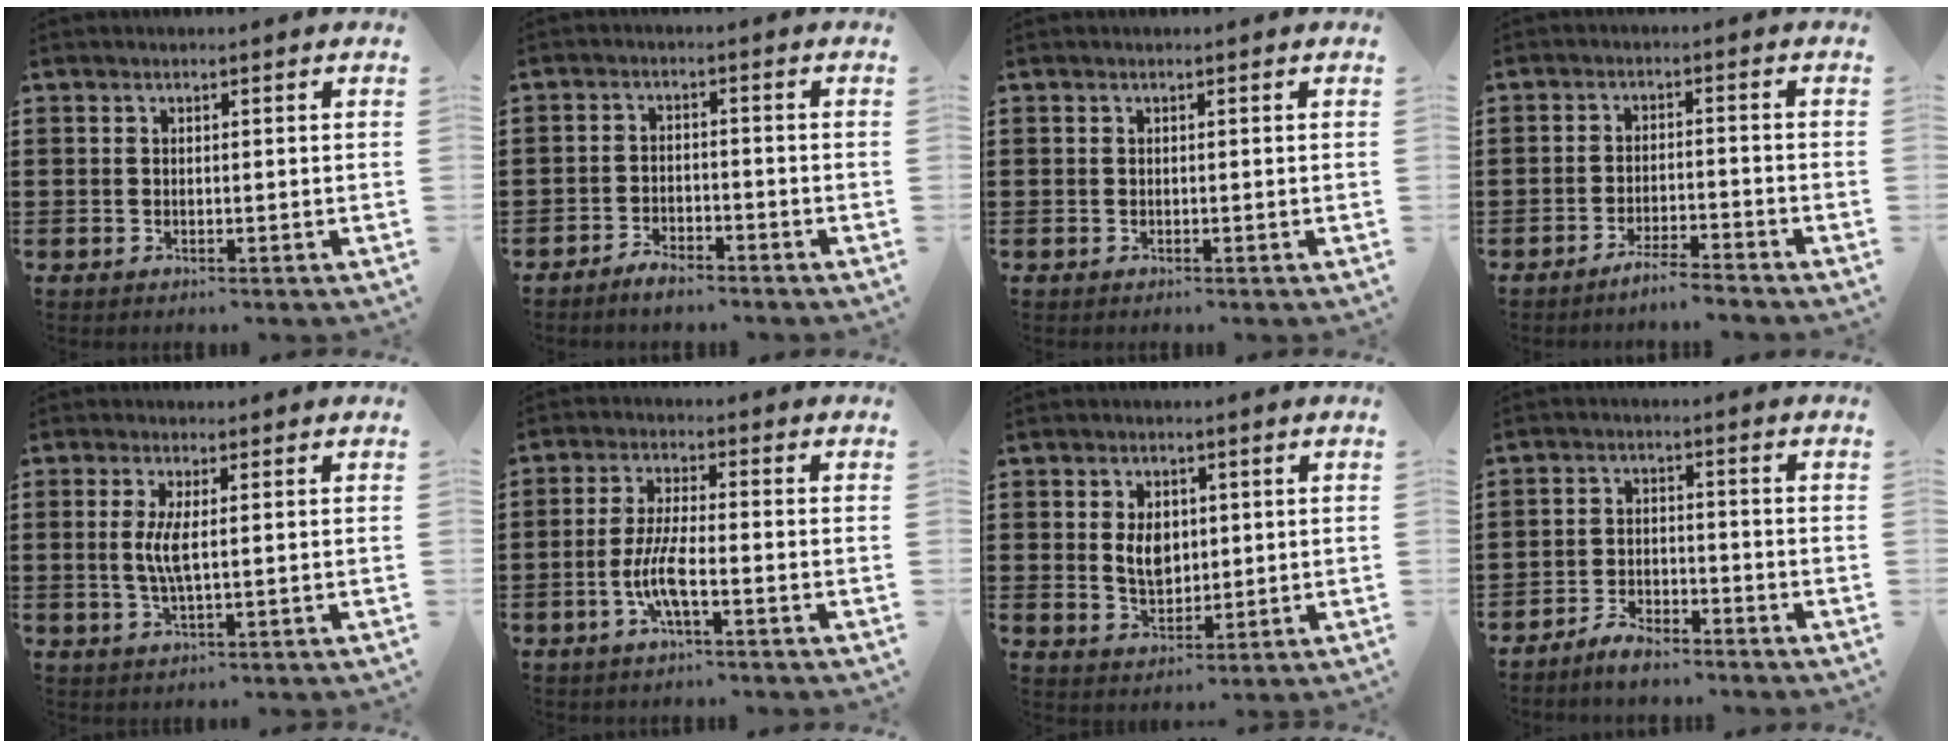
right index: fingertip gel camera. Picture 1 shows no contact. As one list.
[{"total": 2.6, "force": [-2.5, 0.7, 0.3], "torque": [-0.010, 0.008, -0.050]}, {"total": 0.0}, {"total": 3.5, "force": [-3.4, -0.2, 1.1], "torque": [-0.019, 0.001, -0.066]}, {"total": 4.2, "force": [0.3, 0.7, 4.1], "torque": [-0.093, -0.008, -0.001]}, {"total": 6.1, "force": [-2.2, 1.3, 5.5], "torque": [-0.128, -0.012, -0.050]}, {"total": 4.8, "force": [0.7, 3.3, 3.5], "torque": [-0.068, 0.009, 0.010]}, {"total": 3.4, "force": [-3.3, 0.8, 0.5], "torque": [-0.011, 0.012, -0.067]}]